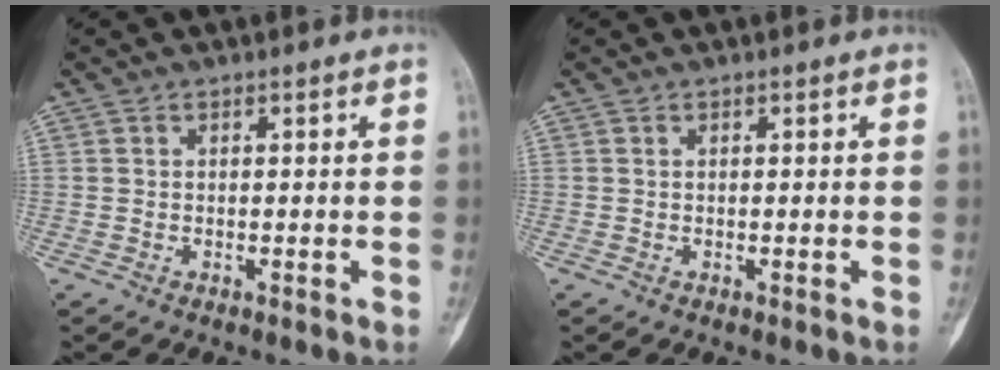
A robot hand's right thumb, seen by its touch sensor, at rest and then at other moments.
{"total": 0.0}